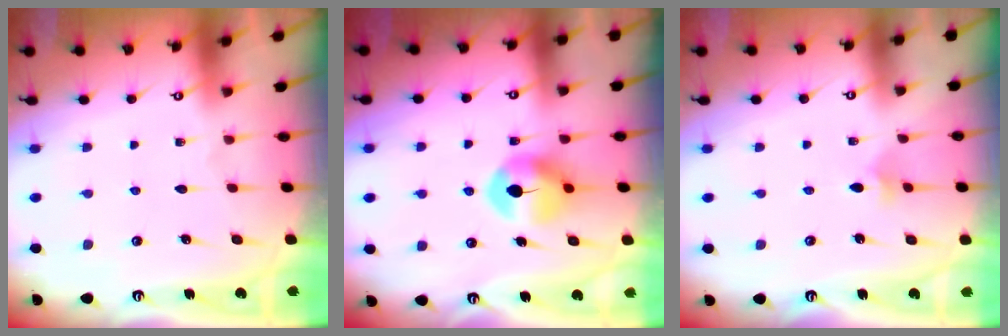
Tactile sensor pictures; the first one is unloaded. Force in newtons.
{"total": 7.9, "press": 7.9, "slide": 0.2}
{"total": 3.6, "press": 3.5, "slide": 0.8}